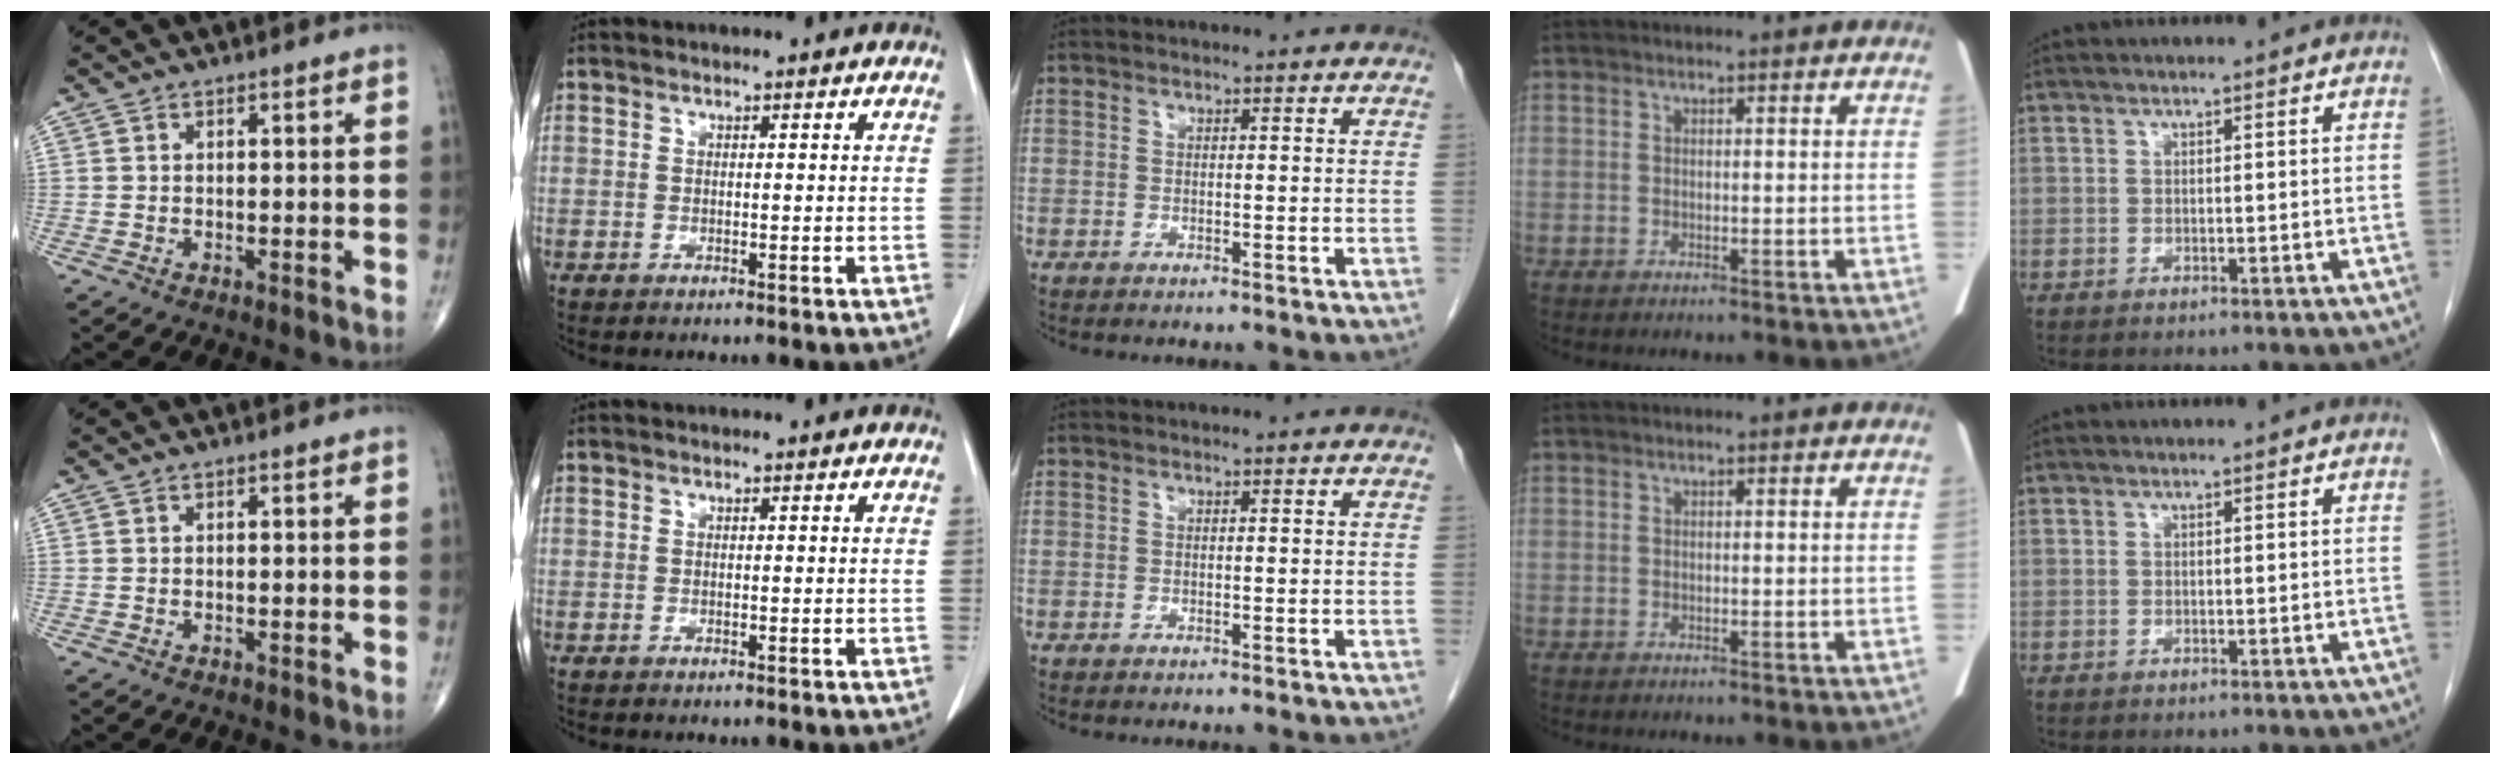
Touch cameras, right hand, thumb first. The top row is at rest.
{}